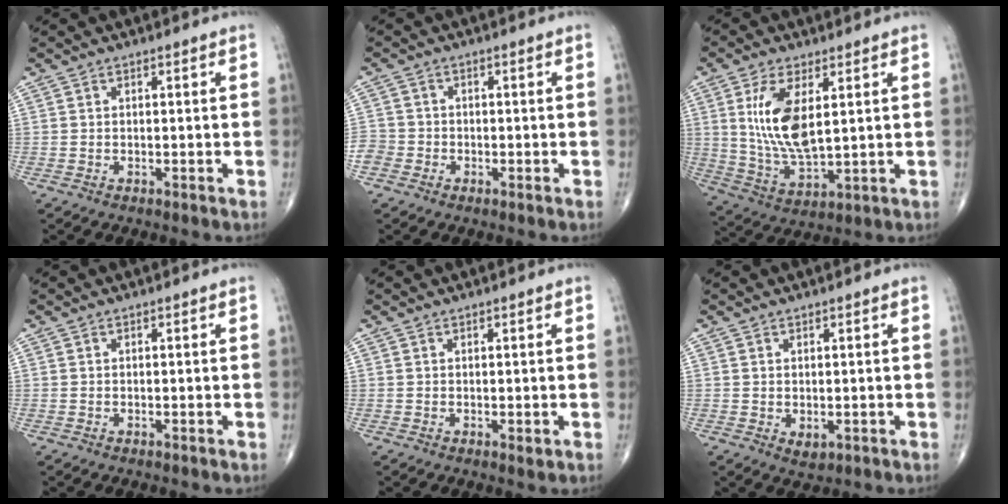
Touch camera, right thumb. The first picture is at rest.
{"total": 3.6, "force": [-1.5, 3.2, 0.8], "torque": [-0.006, 0.011, -0.034]}
{"total": 12.2, "force": [3.2, 5.2, 10.6], "torque": [-0.210, -0.024, 0.073]}
{"total": 0.0}
{"total": 0.9, "force": [0.2, 0.3, 0.8], "torque": [-0.009, -0.002, 0.005]}
{"total": 1.8, "force": [-0.1, 1.2, 1.3], "torque": [-0.015, -0.004, 0.006]}